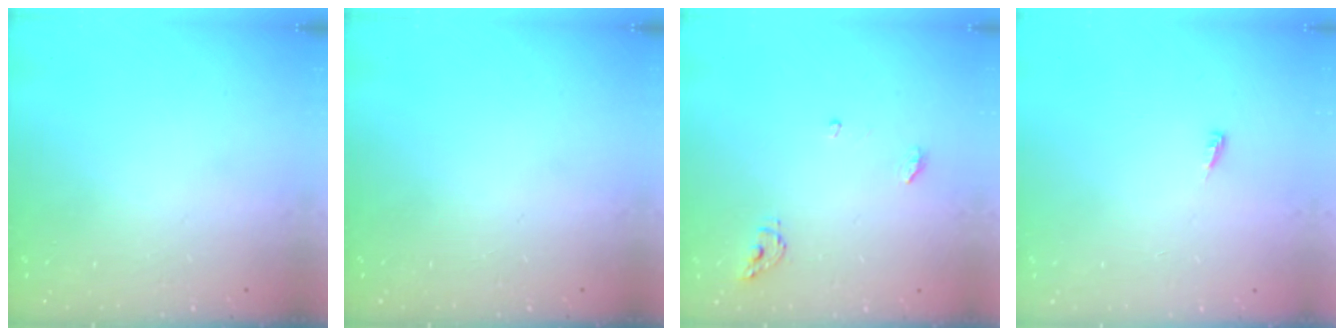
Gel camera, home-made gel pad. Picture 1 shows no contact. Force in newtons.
{"total": 0.0}
{"total": 4.3, "press": 4.3, "slide": 0.4}
{"total": 3.4, "press": 3.3, "slide": 0.7}